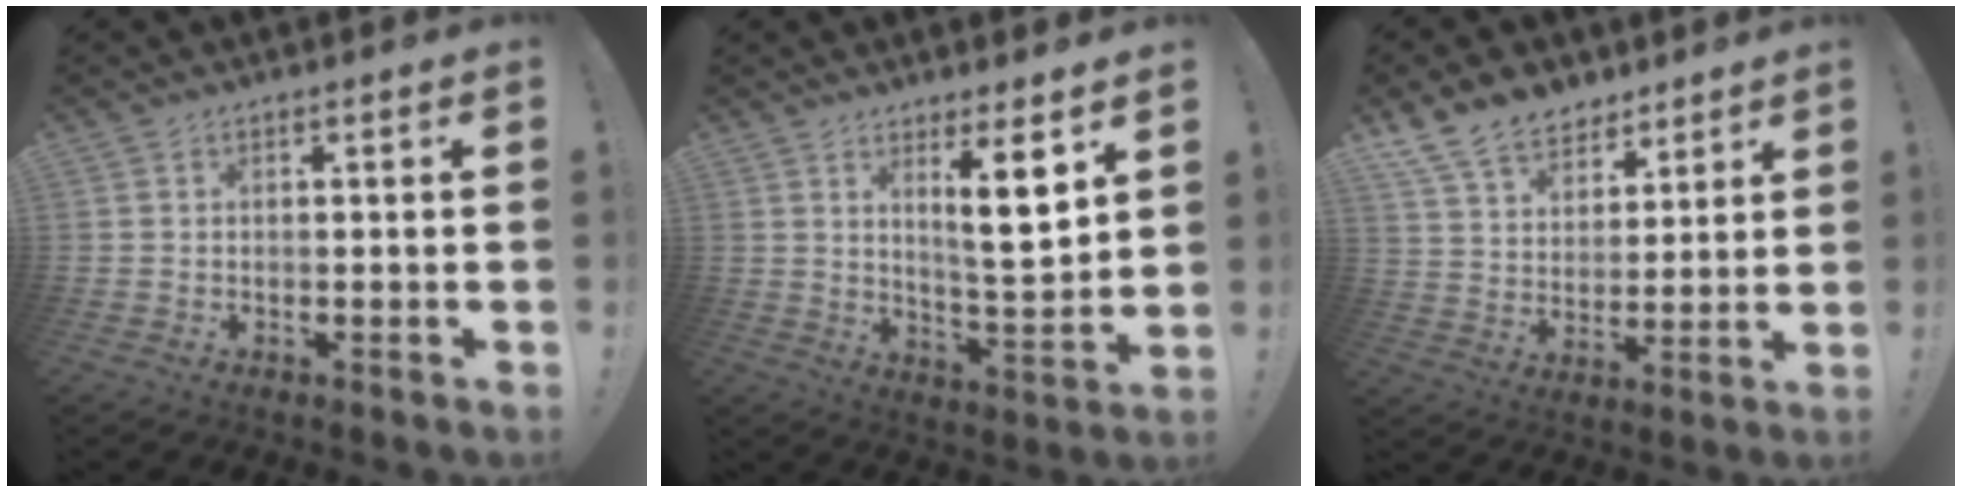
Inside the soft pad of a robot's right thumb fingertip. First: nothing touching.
{"total": 10.3, "force": [5.1, 1.5, 8.8], "torque": [-0.131, -0.029, 0.080]}
{"total": 12.8, "force": [9.6, 7.6, 3.7], "torque": [-0.068, -0.070, 0.187]}